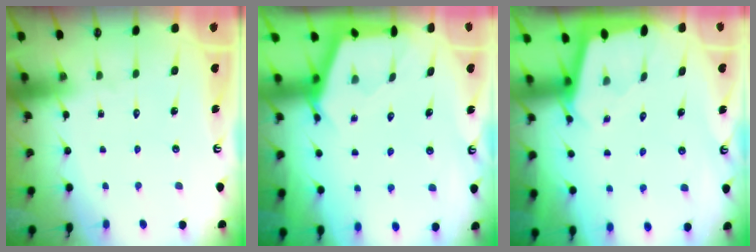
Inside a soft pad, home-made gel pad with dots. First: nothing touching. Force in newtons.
{"total": 2.5, "press": 2.5, "slide": 0.4}
{"total": 1.9, "press": 1.9, "slide": 0.2}